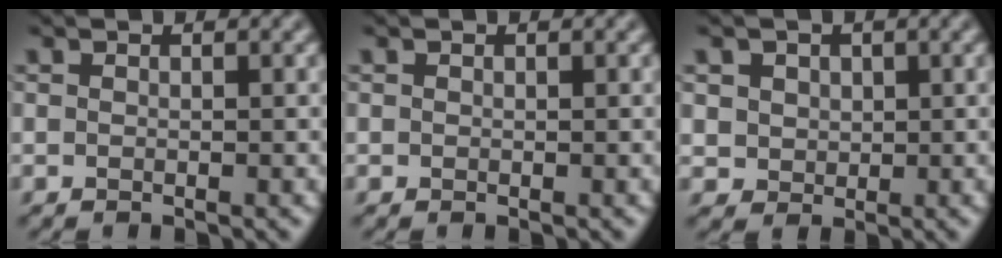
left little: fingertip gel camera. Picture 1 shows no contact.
{"total": 0.0}
{"total": 3.2, "force": [1.2, 2.7, 1.2], "torque": [-0.037, 0.004, 0.025]}